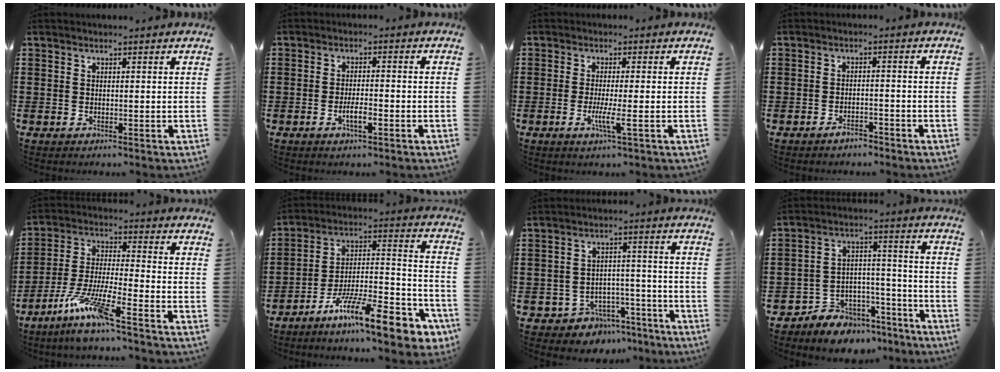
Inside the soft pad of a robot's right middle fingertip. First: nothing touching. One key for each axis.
{"total": 3.4, "fx": -1.6, "fy": 1.0, "fz": 2.8, "tx": -0.048, "ty": 0.006, "tz": -0.030}
{"total": 3.8, "fx": -1.4, "fy": 0.3, "fz": 3.5, "tx": -0.061, "ty": -0.003, "tz": -0.027}
{"total": 2.6, "fx": -2.3, "fy": 0.7, "fz": 0.9, "tx": -0.018, "ty": 0.005, "tz": -0.045}
{"total": 8.9, "fx": -6.6, "fy": 0.3, "fz": 6.0, "tx": -0.129, "ty": -0.013, "tz": -0.130}
{"total": 14.7, "fx": -10.9, "fy": 2.9, "fz": 9.5, "tx": -0.140, "ty": 0.032, "tz": -0.191}
{"total": 5.5, "fx": -5.0, "fy": 2.3, "fz": 0.6, "tx": -0.023, "ty": 0.023, "tz": -0.102}
{"total": 6.5, "fx": -5.9, "fy": 2.7, "fz": -0.1, "tx": 0.001, "ty": 0.024, "tz": -0.116}